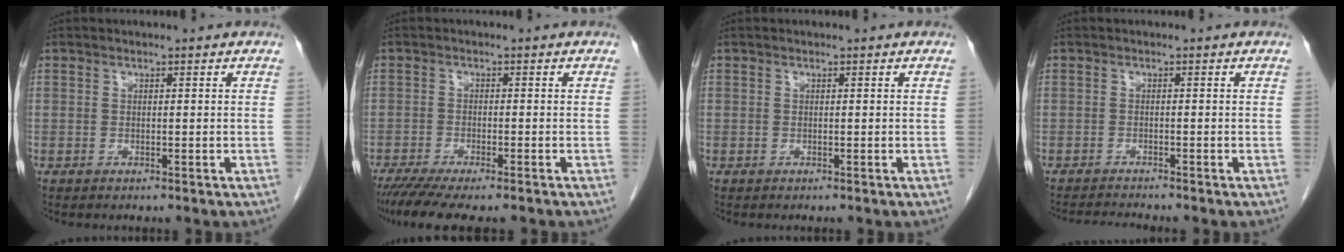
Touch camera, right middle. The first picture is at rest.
{"total": 8.5, "force": [-6.9, 1.1, 5.0], "torque": [-0.077, -0.018, -0.107]}
{"total": 0.0}
{"total": 3.0, "force": [-2.8, -0.8, 0.5], "torque": [-0.013, -0.017, -0.046]}